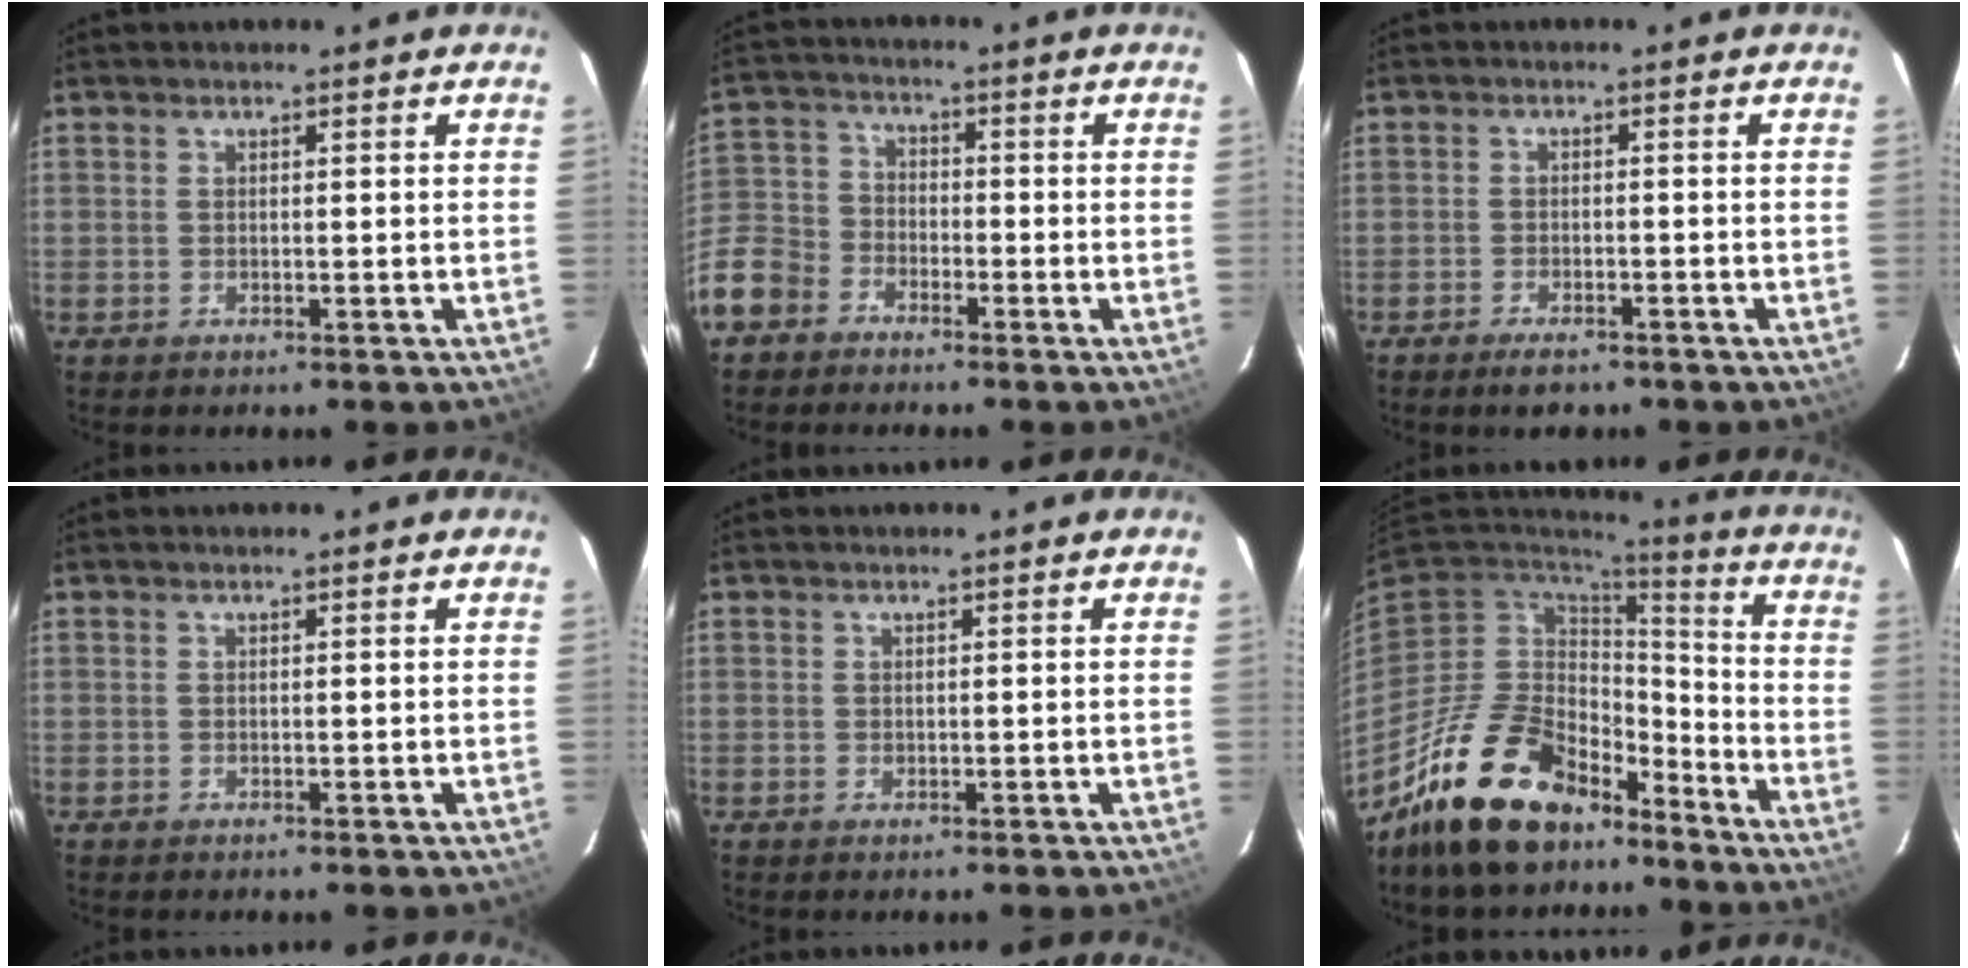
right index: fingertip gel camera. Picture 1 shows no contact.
{"total": 11.5, "force": [-6.5, 8.7, 3.8], "torque": [-0.107, 0.027, -0.131]}
{"total": 4.1, "force": [-3.1, 1.6, 2.0], "torque": [-0.049, -0.003, -0.051]}
{"total": 0.0}
{"total": 0.0}
{"total": 20.1, "force": [-14.4, 10.1, 9.6], "torque": [-0.191, 0.008, -0.228]}